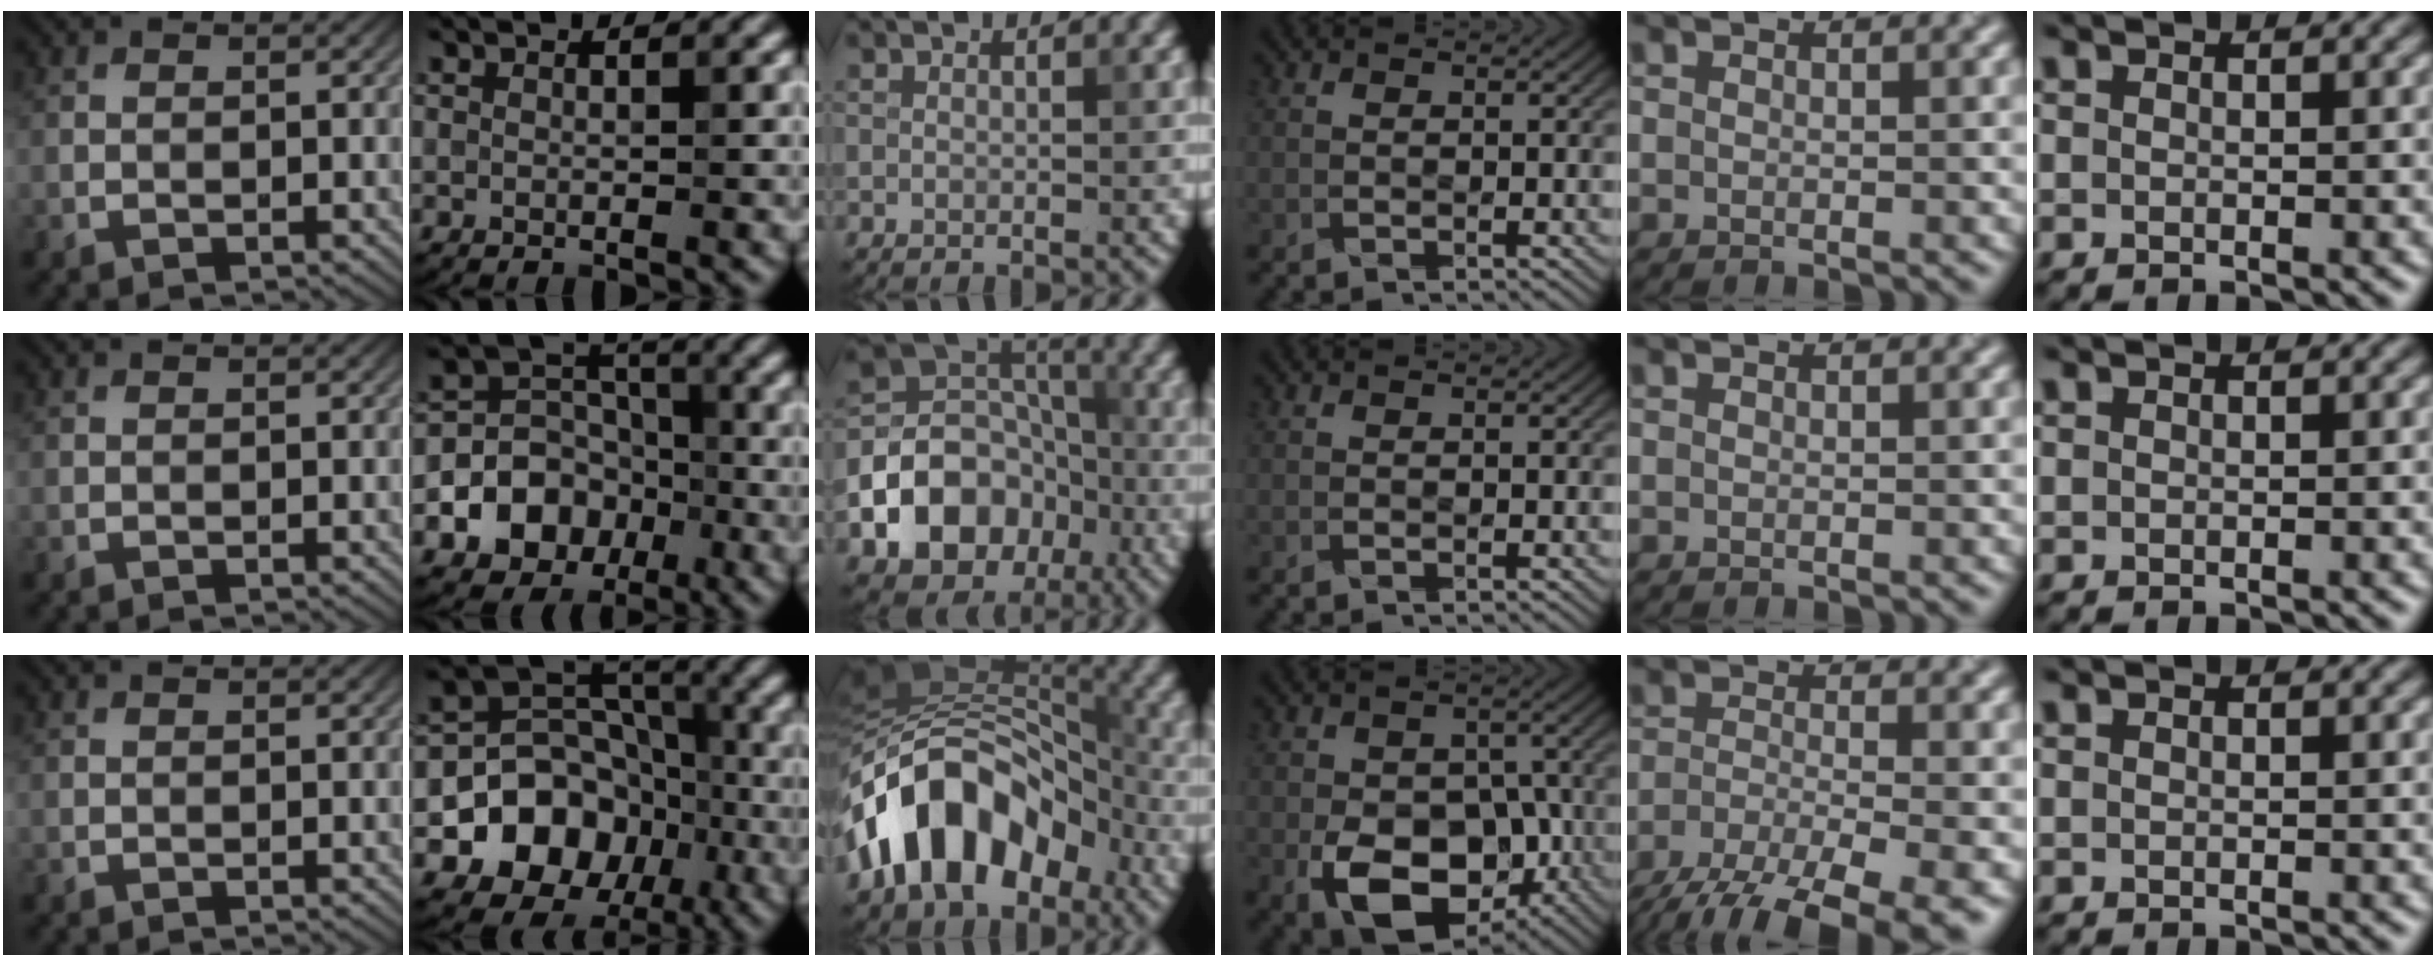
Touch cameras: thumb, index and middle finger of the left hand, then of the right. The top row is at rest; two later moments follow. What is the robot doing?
{"motion": "fold", "object": "origami paper"}